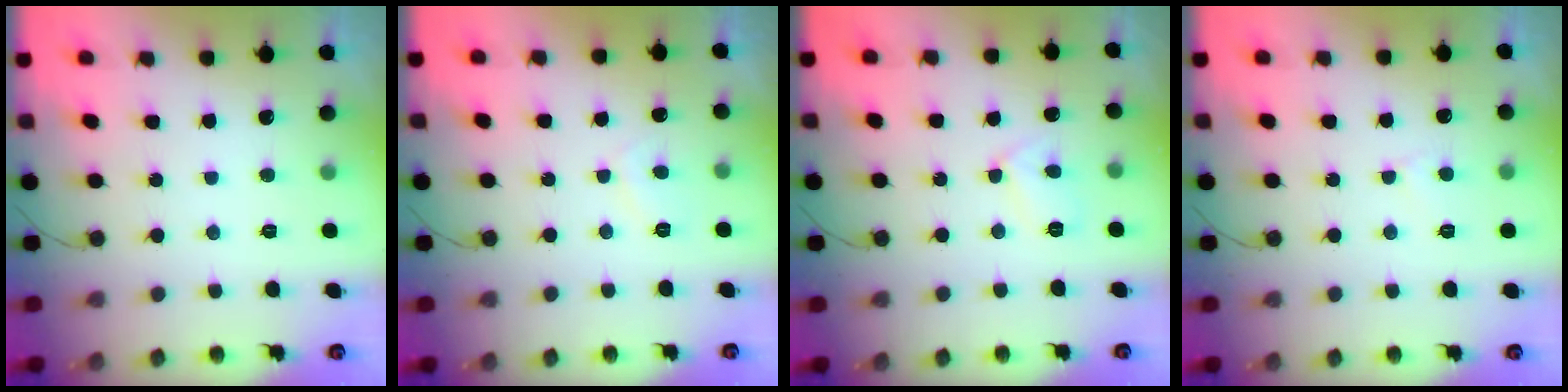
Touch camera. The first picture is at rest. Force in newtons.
{"total": 2.2, "press": 2.0, "slide": 0.8}
{"total": 4.8, "press": 4.8, "slide": 0.3}
{"total": 2.7, "press": 2.7, "slide": 0.2}